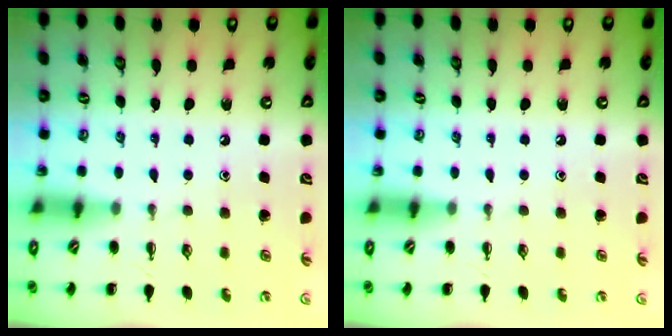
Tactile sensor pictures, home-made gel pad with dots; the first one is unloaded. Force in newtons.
{"total": 0.0}